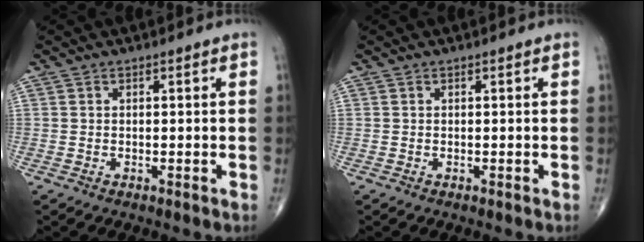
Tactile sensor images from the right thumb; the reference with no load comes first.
{"total": 0.0}